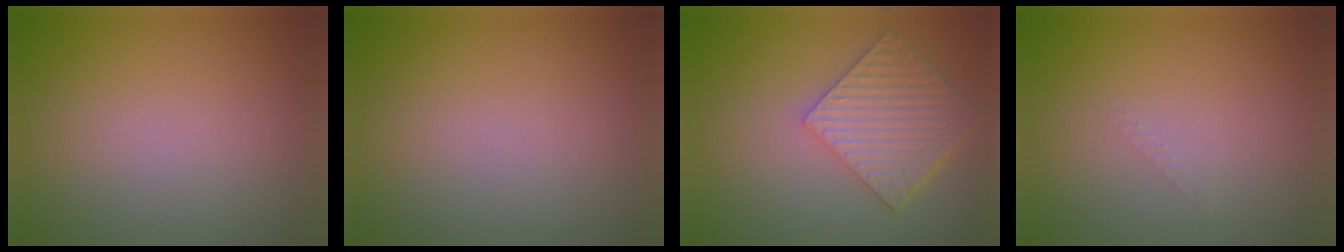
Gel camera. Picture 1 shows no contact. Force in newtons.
{"total": 0.0}
{"total": 6.0, "press": 4.4, "slide": 4.1}
{"total": 0.8, "press": 0.7, "slide": 0.2}